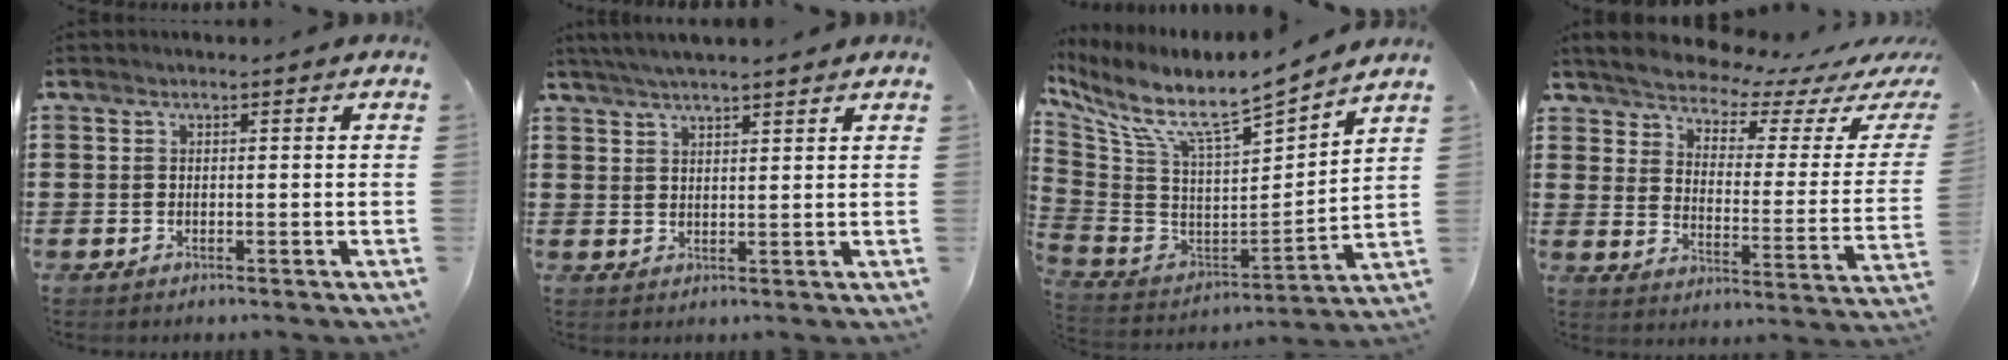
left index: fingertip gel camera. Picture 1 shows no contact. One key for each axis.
{"total": 3.0, "fx": 2.8, "fy": 0.0, "fz": 1.1, "tx": -0.029, "ty": 0.000, "tz": 0.051}
{"total": 7.6, "fx": 6.2, "fy": 1.0, "fz": 4.3, "tx": -0.113, "ty": -0.062, "tz": 0.099}
{"total": 4.1, "fx": 4.0, "fy": 0.0, "fz": 0.5, "tx": -0.038, "ty": -0.039, "tz": 0.063}